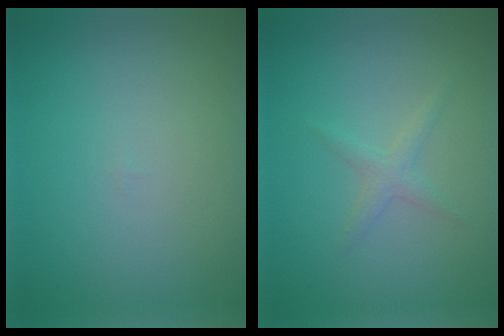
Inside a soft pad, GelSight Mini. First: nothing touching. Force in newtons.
{"total": 1.8, "press": 1.8, "slide": 0.1}